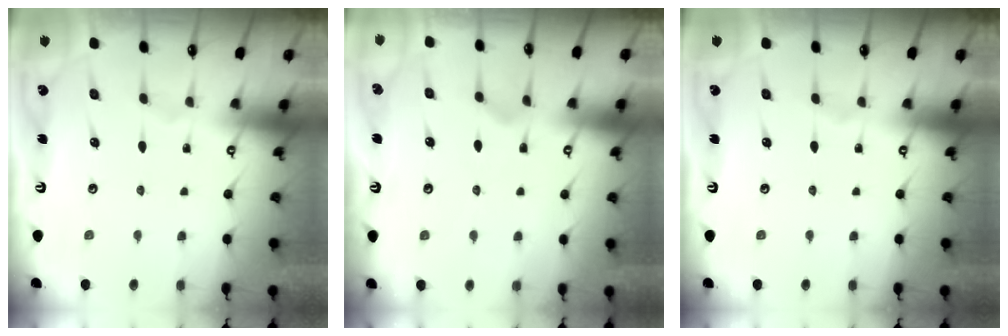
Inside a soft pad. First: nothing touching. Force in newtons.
{"total": 0.7, "press": 0.0, "slide": 0.7}
{"total": 0.0}